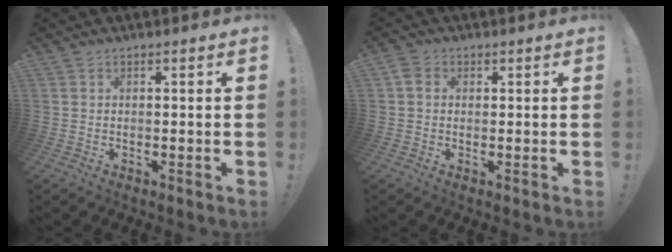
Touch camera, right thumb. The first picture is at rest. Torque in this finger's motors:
{"motor_torque": [0.29, -0.17, 0.05, 0.03, 0.06]}